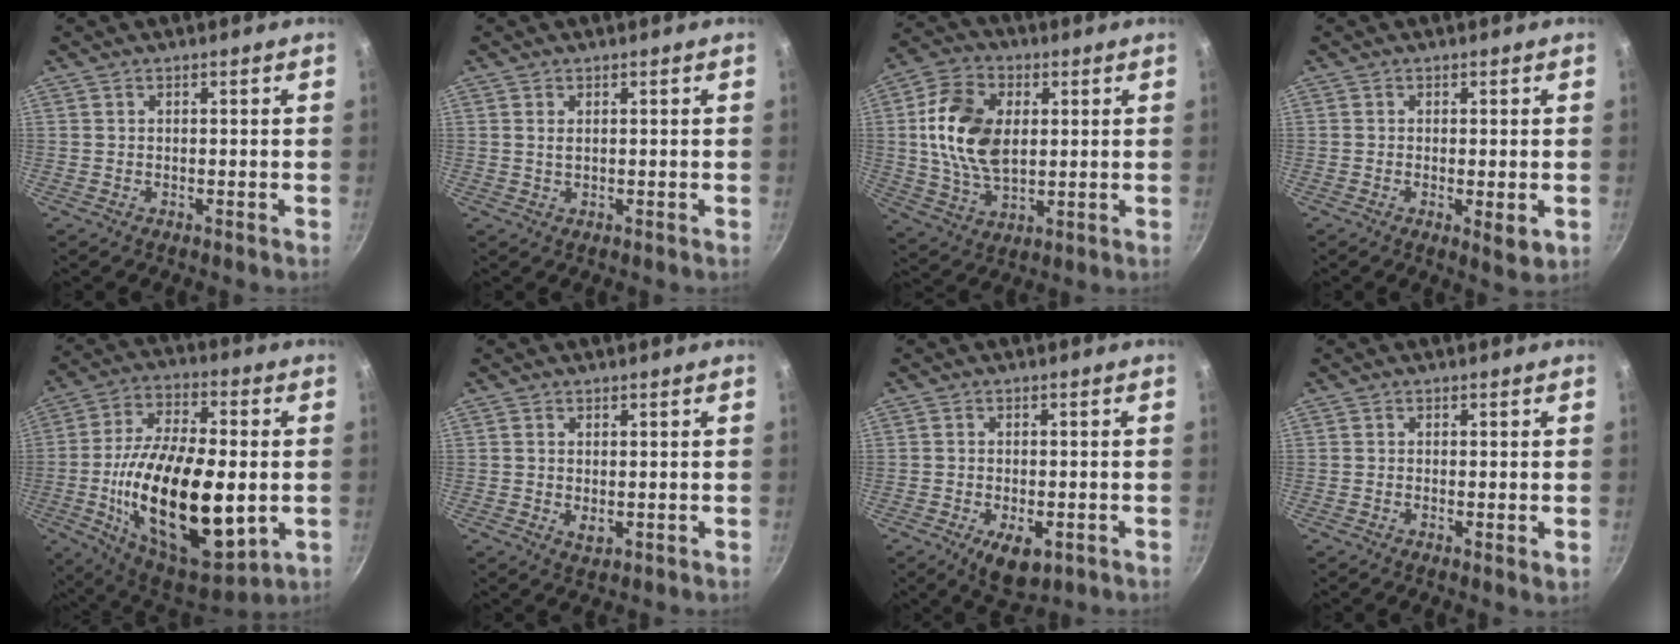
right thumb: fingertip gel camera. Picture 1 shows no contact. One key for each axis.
{"total": 1.3, "fx": 0.3, "fy": 0.7, "fz": 1.0, "tx": -0.020, "ty": 0.000, "tz": 0.007}
{"total": 15.3, "fx": 2.0, "fy": 9.8, "fz": 11.5, "tx": -0.199, "ty": -0.003, "tz": 0.036}
{"total": 3.9, "fx": -0.8, "fy": 1.1, "fz": 3.6, "tx": -0.060, "ty": -0.014, "tz": -0.011}
{"total": 28.5, "fx": -3.7, "fy": 13.5, "fz": 24.8, "tx": -0.425, "ty": 0.006, "tz": -0.054}
{"total": 2.4, "fx": 0.0, "fy": 1.5, "fz": 1.8, "tx": -0.031, "ty": -0.006, "tz": 0.002}
{"total": 6.9, "fx": -2.5, "fy": 3.6, "fz": 5.3, "tx": -0.066, "ty": 0.003, "tz": -0.027}
{"total": 1.5, "fx": -0.2, "fy": 0.4, "fz": 1.5, "tx": -0.024, "ty": -0.005, "tz": -0.005}